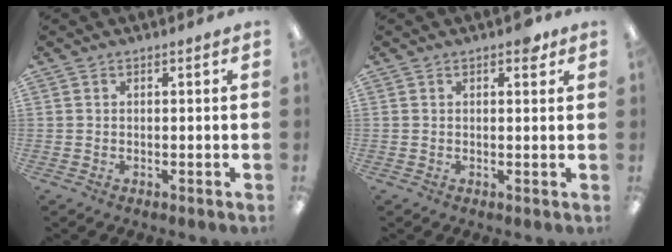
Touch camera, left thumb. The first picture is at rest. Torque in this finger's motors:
{"motor_torque": [0.29, 0.05, 0.38, -0.41, 0.05]}